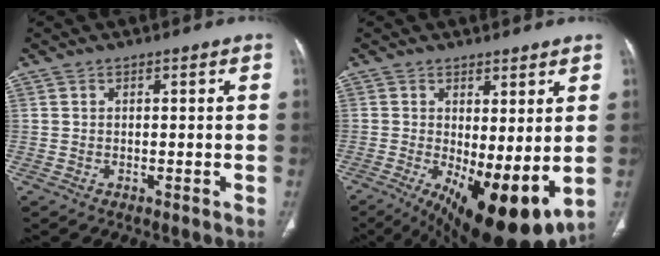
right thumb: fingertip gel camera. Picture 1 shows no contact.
{"total": 14.8, "force": [-2.2, 5.5, 13.6], "torque": [-0.216, -0.028, -0.012]}